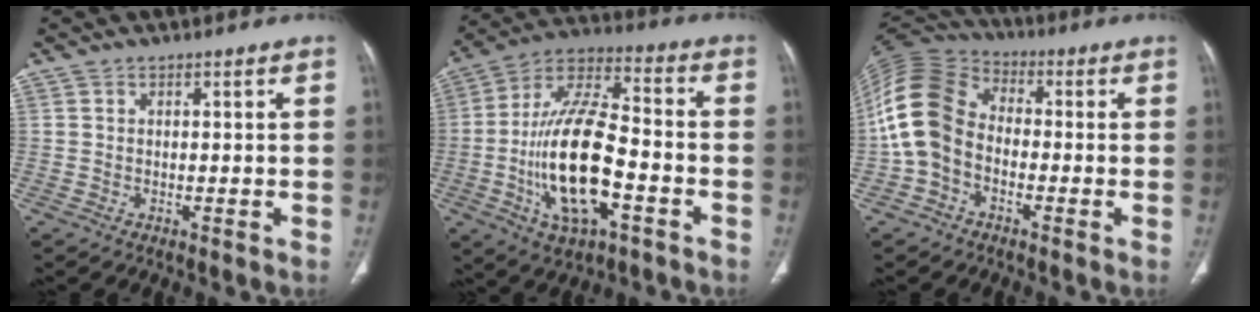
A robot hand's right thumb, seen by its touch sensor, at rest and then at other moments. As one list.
[{"total": 20.3, "force": [-5.3, 8.9, 17.4], "torque": [-0.320, 0.036, -0.092]}, {"total": 13.7, "force": [-2.3, 10.1, 9.0], "torque": [-0.176, 0.041, -0.058]}]